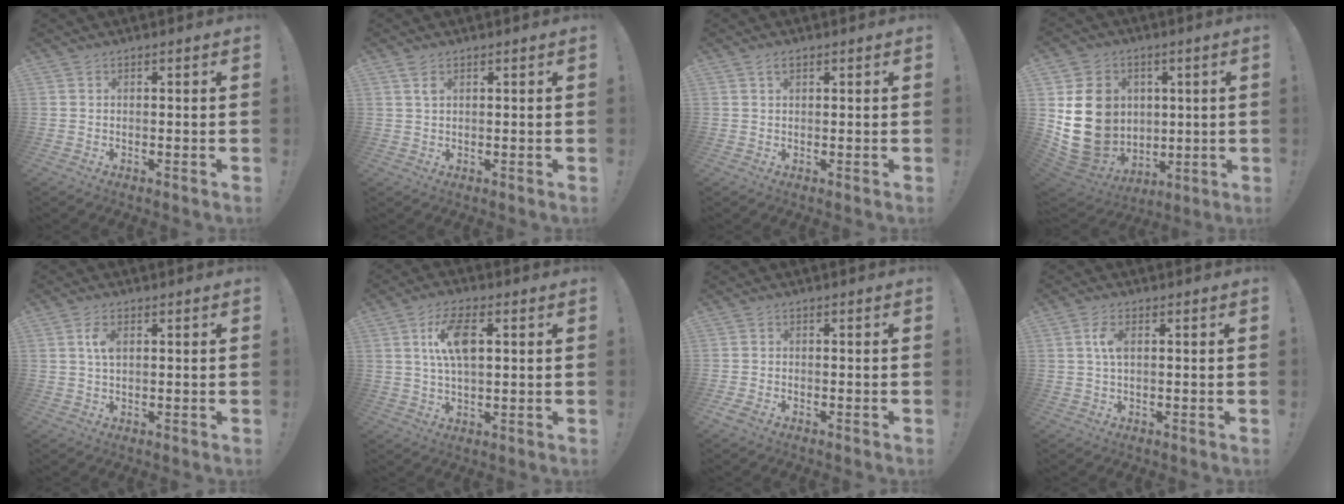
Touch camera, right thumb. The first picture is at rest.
{"total": 2.3, "force": [1.3, 1.0, 1.7], "torque": [-0.031, 0.000, 0.022]}
{"total": 1.8, "force": [0.9, 1.0, 1.2], "torque": [-0.023, 0.002, 0.017]}
{"total": 19.6, "force": [2.5, 16.8, 9.7], "torque": [-0.167, -0.006, 0.077]}
{"total": 4.3, "force": [1.2, 2.2, 3.4], "torque": [-0.059, 0.001, 0.019]}
{"total": 10.3, "force": [2.6, 4.9, 8.8], "torque": [-0.151, 0.003, 0.044]}
{"total": 1.8, "force": [-1.1, 0.9, 1.1], "torque": [-0.020, 0.002, -0.020]}
{"total": 4.4, "force": [0.8, 2.0, 3.8], "torque": [-0.071, 0.000, 0.009]}